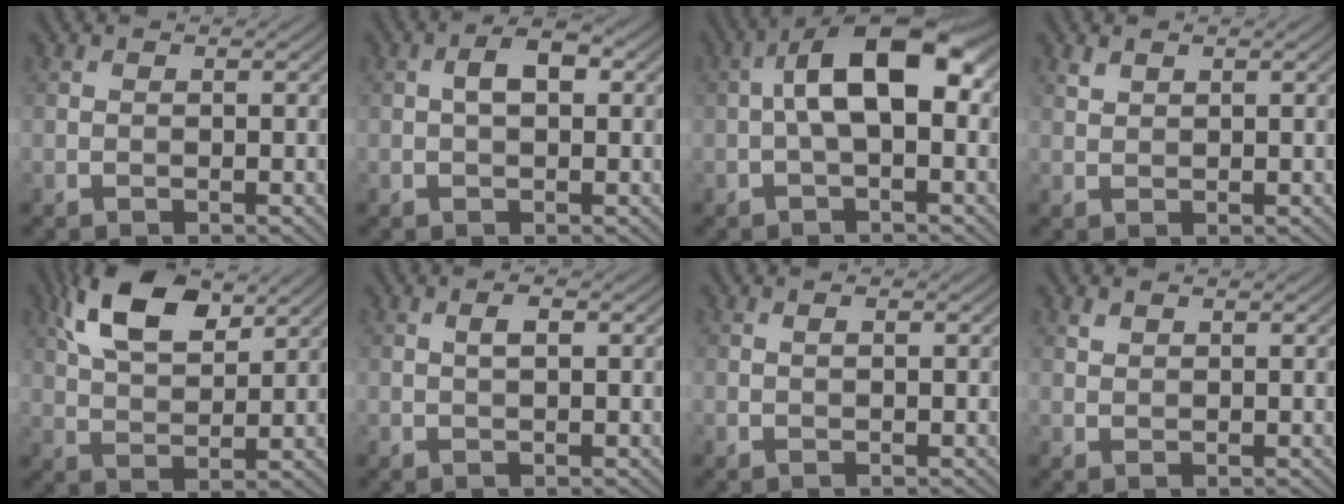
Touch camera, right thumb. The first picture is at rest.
{"total": 3.4, "force": [0.6, 1.8, 2.9], "torque": [-0.051, 0.008, 0.006]}
{"total": 9.1, "force": [0.5, 4.0, 8.1], "torque": [-0.145, 0.023, -0.002]}
{"total": 1.2, "force": [0.9, 0.6, 0.4], "torque": [-0.012, 0.001, 0.021]}
{"total": 10.0, "force": [5.6, 4.5, 7.0], "torque": [-0.152, 0.013, 0.109]}
{"total": 1.4, "force": [0.3, 0.4, 1.3], "torque": [-0.026, 0.003, 0.005]}
{"total": 0.5, "force": [0.2, 0.1, 0.5], "torque": [-0.009, 0.002, 0.003]}
{"total": 0.9, "force": [0.7, 0.4, 0.3], "torque": [-0.009, 0.001, 0.014]}